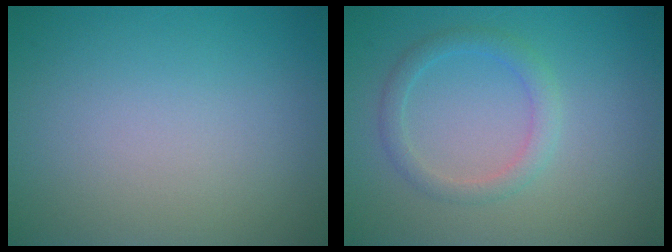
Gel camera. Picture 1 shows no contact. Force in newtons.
{"total": 2.1, "press": 2.1, "slide": 0.1}